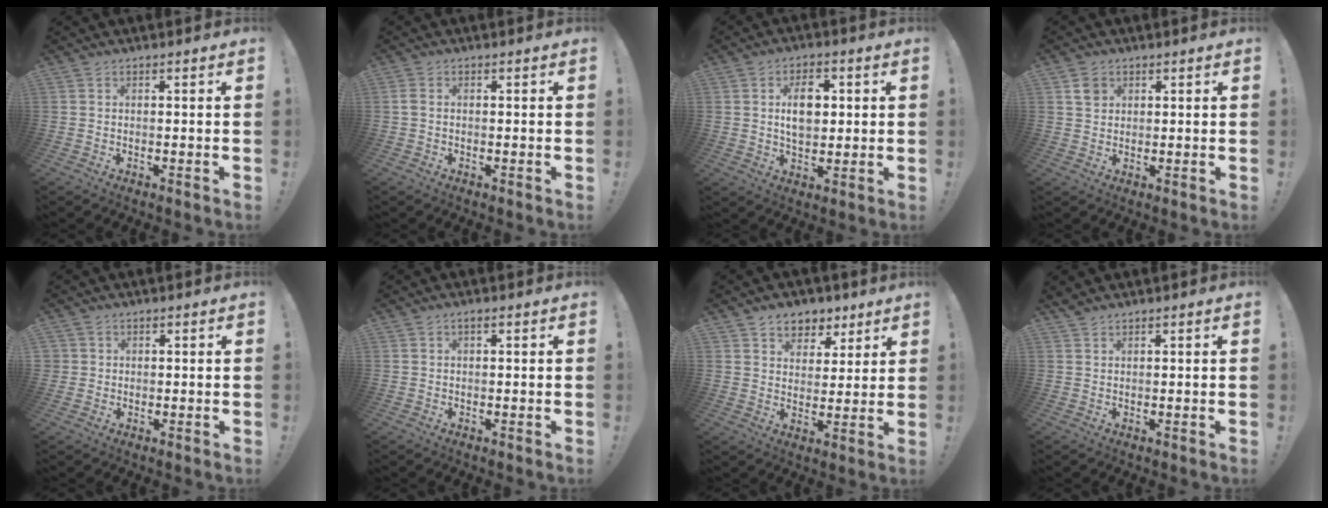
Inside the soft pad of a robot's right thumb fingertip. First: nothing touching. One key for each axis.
{"total": 1.3, "fx": 0.0, "fy": 0.8, "fz": 1.0, "tx": -0.024, "ty": 0.007, "tz": 0.002}
{"total": 9.3, "fx": 1.5, "fy": 6.3, "fz": 6.6, "tx": -0.104, "ty": 0.007, "tz": 0.023}
{"total": 3.3, "fx": 1.6, "fy": 2.6, "fz": 1.2, "tx": -0.006, "ty": -0.006, "tz": 0.029}
{"total": 1.9, "fx": 0.5, "fy": 1.8, "fz": 0.0, "tx": 0.003, "ty": -0.001, "tz": 0.010}
{"total": 0.7, "fx": 0.2, "fy": 0.3, "fz": 0.6, "tx": -0.015, "ty": 0.002, "tz": 0.002}
{"total": 7.4, "fx": 4.8, "fy": 5.5, "fz": 1.4, "tx": -0.008, "ty": -0.033, "tz": 0.093}
{"total": 1.0, "fx": 1.0, "fy": 0.2, "fz": 0.3, "tx": -0.010, "ty": 0.000, "tz": 0.020}